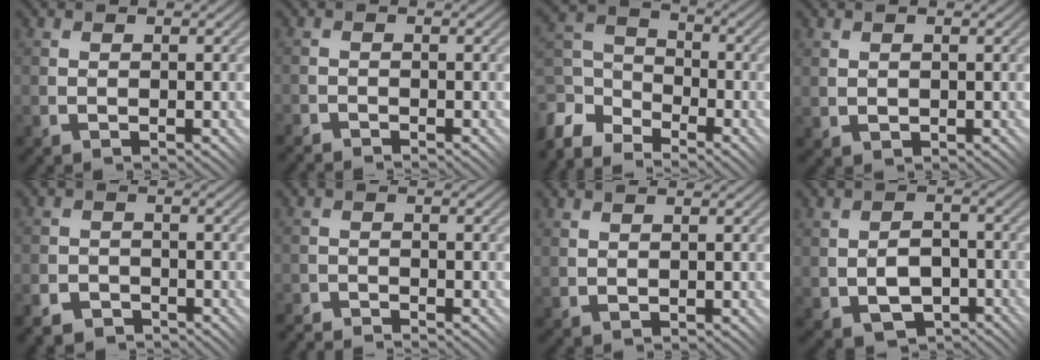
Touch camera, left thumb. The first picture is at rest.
{"total": 1.8, "force": [-1.8, 0.1, -0.5], "torque": [0.009, 0.011, -0.035]}
{"total": 7.9, "force": [-6.0, 4.1, 3.1], "torque": [-0.086, -0.003, -0.136]}
{"total": 1.5, "force": [0.4, 1.0, 1.0], "torque": [-0.021, -0.003, 0.012]}
{"total": 3.5, "force": [-2.8, 2.1, 0.7], "torque": [-0.011, 0.004, -0.051]}
{"total": 3.1, "force": [-3.1, 0.3, -0.1], "torque": [0.003, 0.006, -0.062]}
{"total": 1.2, "force": [0.9, 0.5, 0.7], "torque": [-0.021, 0.000, 0.020]}
{"total": 6.1, "force": [-1.5, 4.3, 4.0], "torque": [-0.094, -0.012, -0.027]}